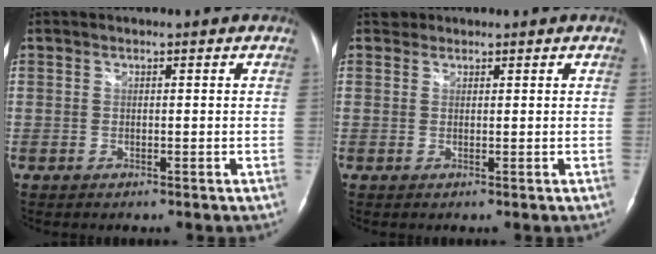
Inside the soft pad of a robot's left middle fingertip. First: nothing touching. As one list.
[{"total": 1.1, "force": [0.7, 0.7, -0.3], "torque": [0.007, 0.003, 0.006]}]